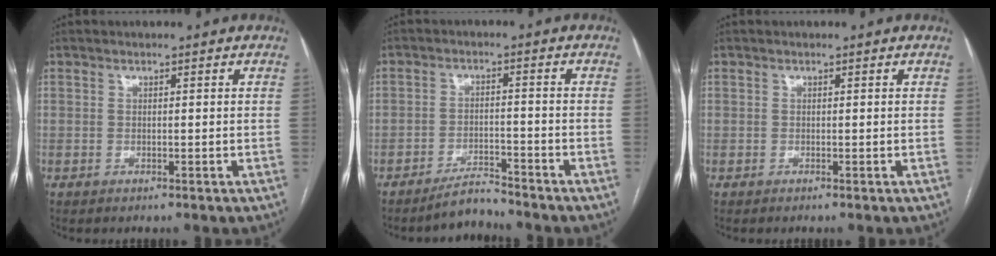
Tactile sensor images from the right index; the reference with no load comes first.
{"total": 3.8, "force": [-3.8, 0.4, 0.6], "torque": [-0.007, -0.010, -0.066]}
{"total": 0.0}